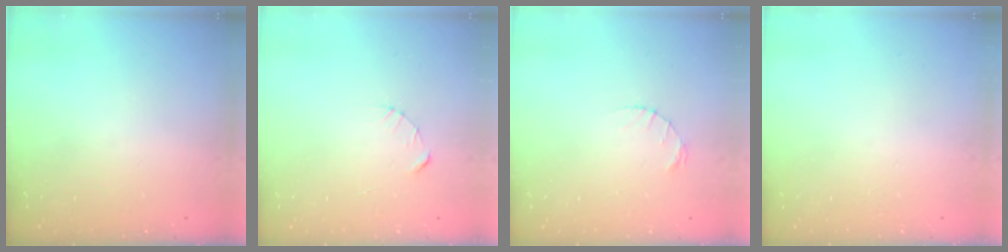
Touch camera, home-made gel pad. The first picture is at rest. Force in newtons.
{"total": 2.3, "press": 2.3, "slide": 0.3}
{"total": 1.2, "press": 1.1, "slide": 0.2}
{"total": 0.0}